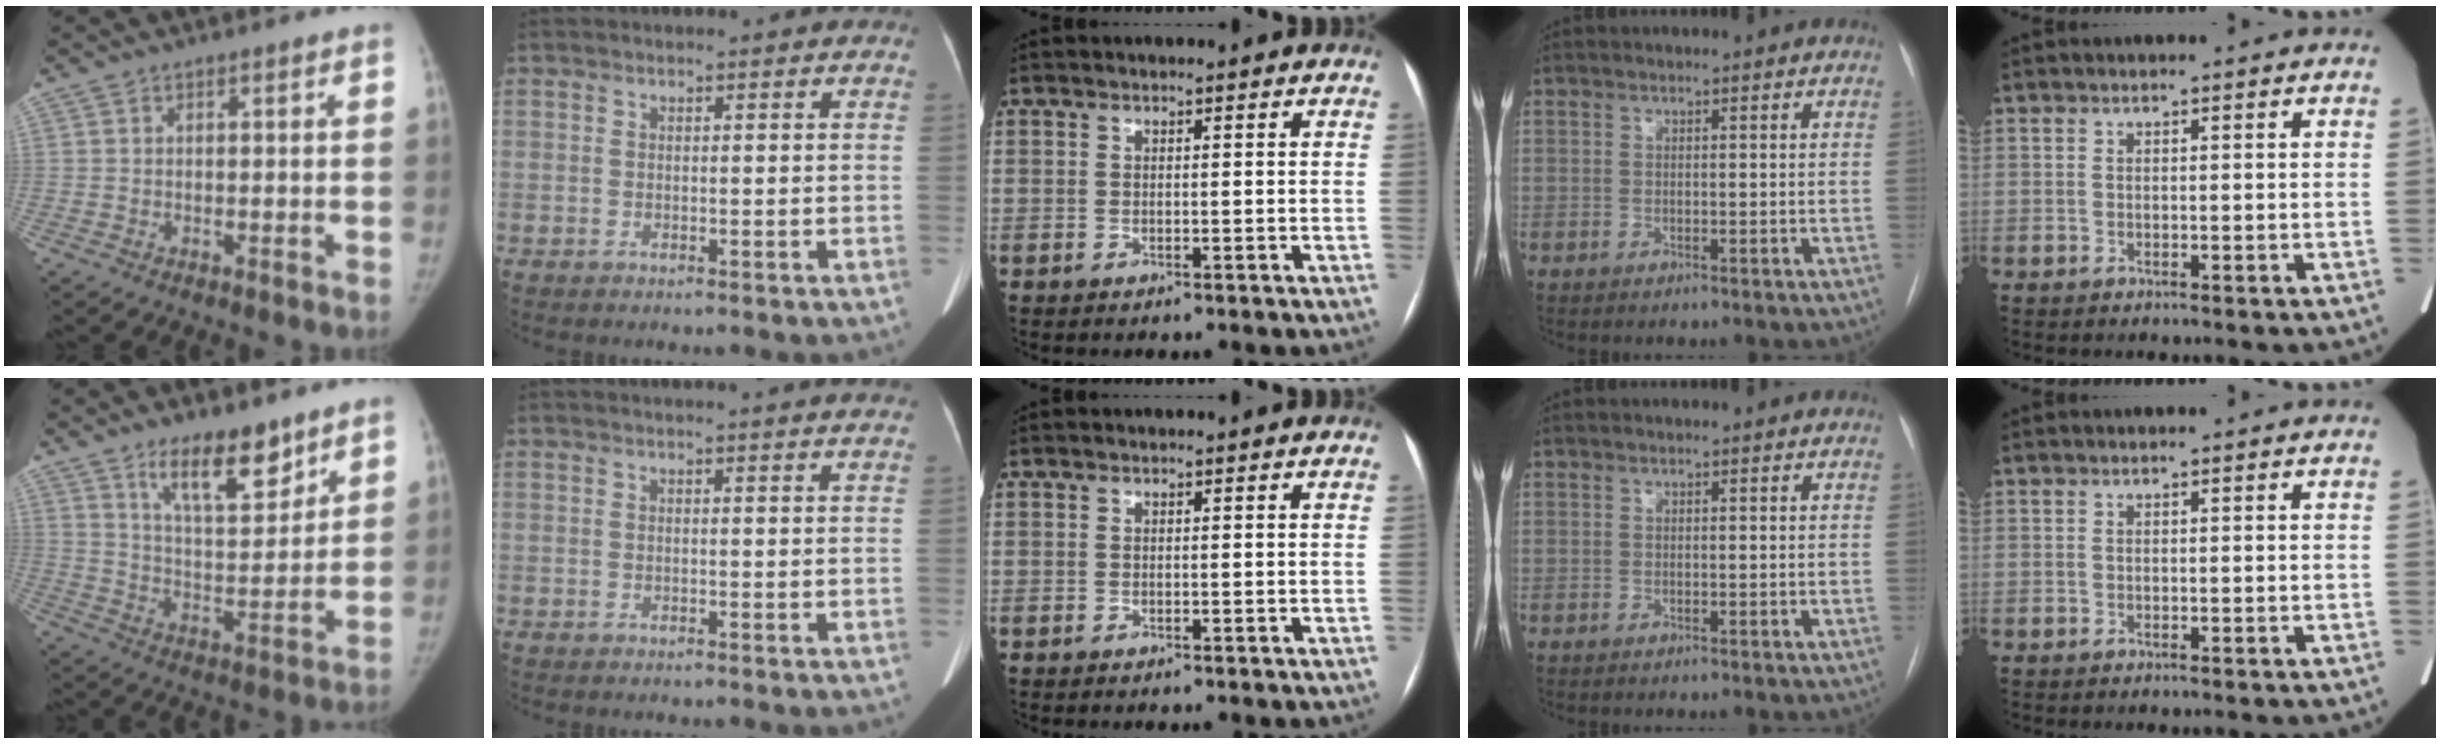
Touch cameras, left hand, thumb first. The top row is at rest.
{"thumb": {"total": 12.1, "force": [8.3, 4.4, 7.6], "torque": [-0.094, -0.062, 0.146]}, "index": {"total": 4.2, "force": [3.9, -0.5, 1.5], "torque": [-0.020, 0.008, 0.032]}}